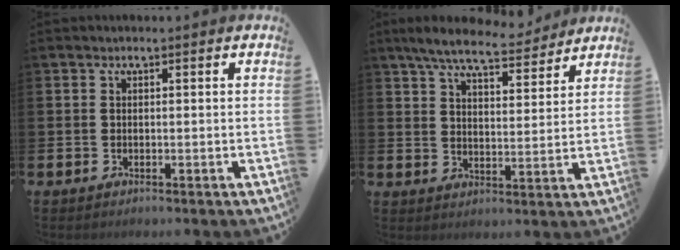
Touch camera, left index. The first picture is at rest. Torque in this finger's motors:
{"motor_torque": [1.04, -1.10, 0.23, 0.17]}